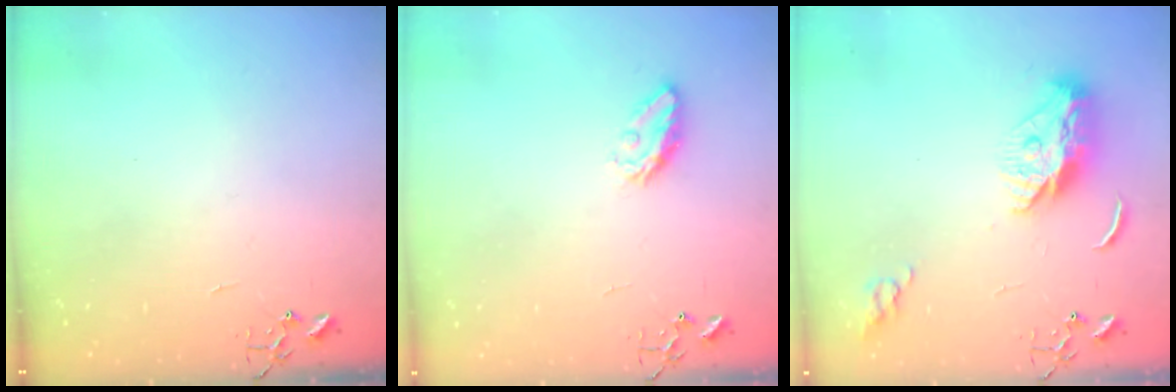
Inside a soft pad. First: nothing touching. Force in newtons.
{"total": 7.3, "press": 7.3, "slide": 0.5}
{"total": 11.9, "press": 11.9, "slide": 0.9}